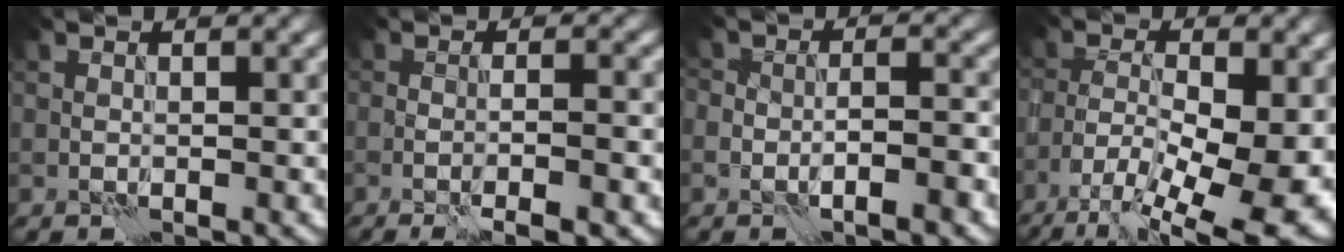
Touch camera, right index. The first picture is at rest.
{"total": 4.8, "force": [-2.2, 1.1, 4.2], "torque": [-0.053, 0.003, -0.024]}
{"total": 3.4, "force": [-1.8, 1.5, 2.4], "torque": [-0.022, 0.008, -0.031]}
{"total": 13.2, "force": [-6.8, 5.0, 10.1], "torque": [-0.168, -0.015, -0.110]}